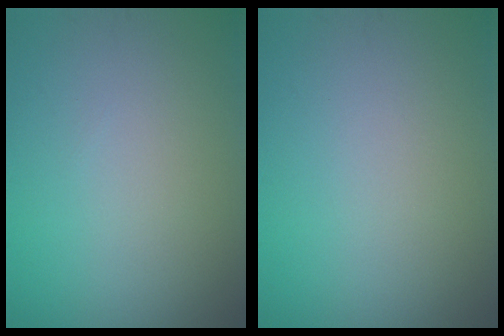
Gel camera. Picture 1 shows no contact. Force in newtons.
{"total": 0.0}